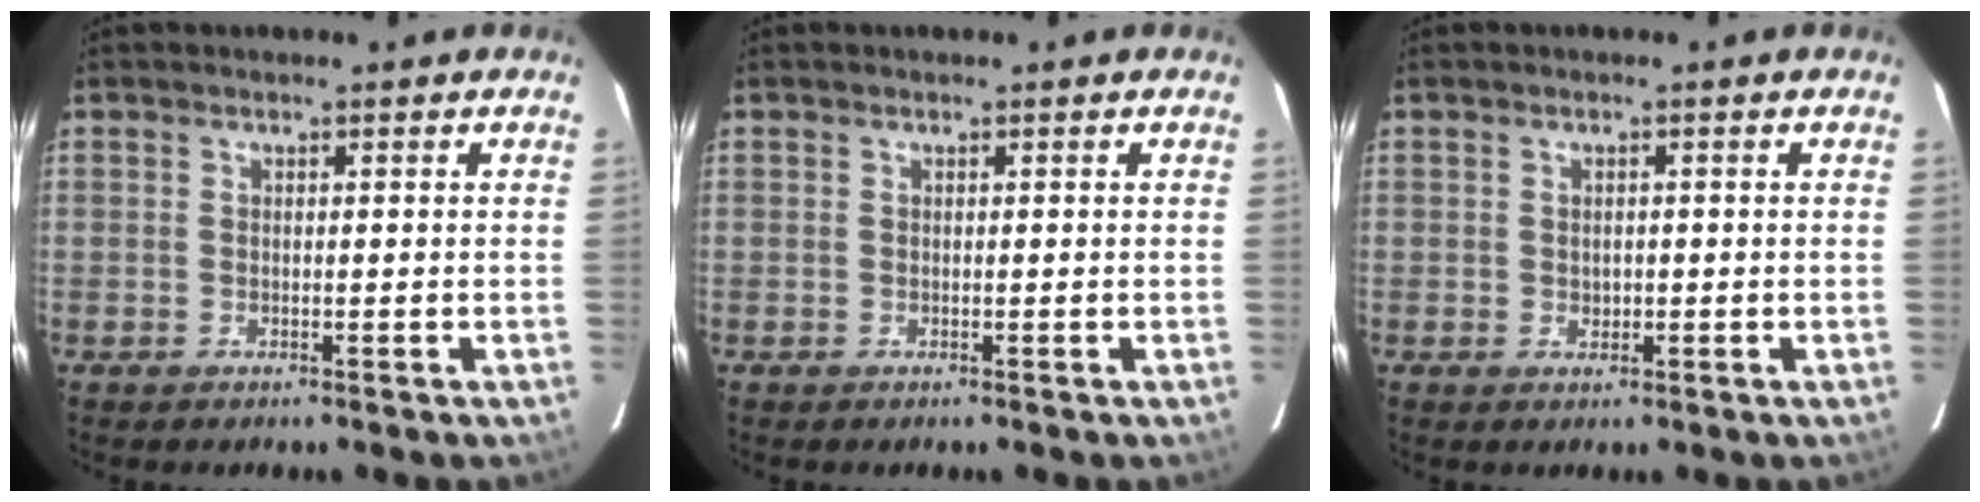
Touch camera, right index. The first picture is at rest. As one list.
[{"total": 0.0}, {"total": 1.4, "force": [-0.1, 1.3, 0.5], "torque": [-0.007, 0.000, 0.001]}]